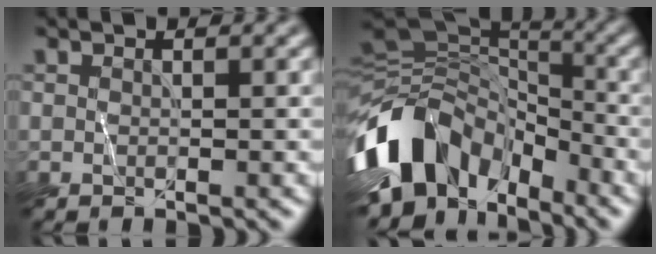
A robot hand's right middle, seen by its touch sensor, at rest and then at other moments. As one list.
[{"total": 12.3, "force": [-4.8, 8.3, 7.6], "torque": [-0.155, 0.012, -0.098]}]